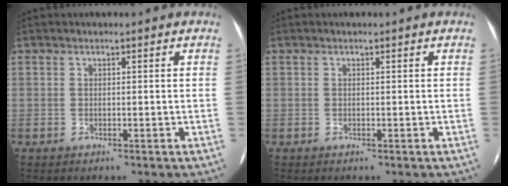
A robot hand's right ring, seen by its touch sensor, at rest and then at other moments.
{"total": 0.0}